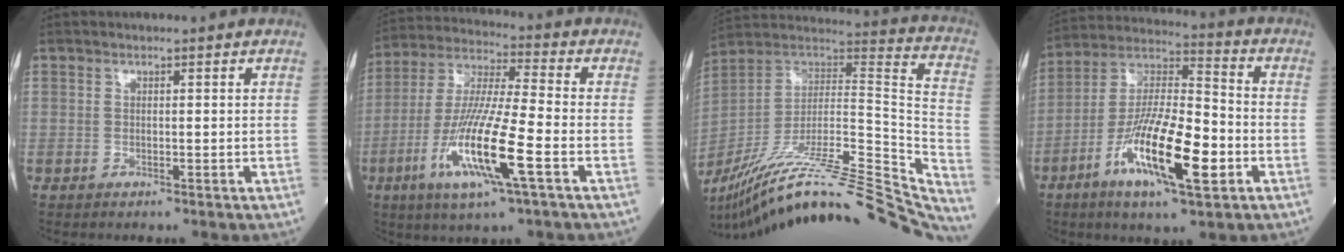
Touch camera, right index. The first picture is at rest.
{"total": 15.4, "force": [-5.4, 0.9, 14.4], "torque": [-0.294, -0.017, -0.103]}
{"total": 40.4, "force": [-34.8, 2.5, 20.4], "torque": [-0.239, -0.051, -0.495]}
{"total": 16.5, "force": [-5.8, 3.4, 15.0], "torque": [-0.289, -0.010, -0.102]}